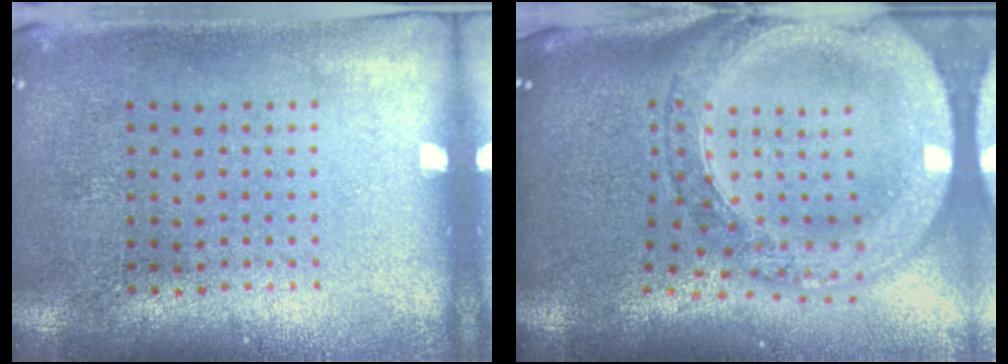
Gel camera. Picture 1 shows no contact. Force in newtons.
{"total": 3.4, "press": 2.7, "slide": 2.0}